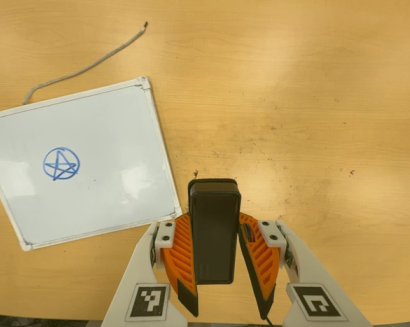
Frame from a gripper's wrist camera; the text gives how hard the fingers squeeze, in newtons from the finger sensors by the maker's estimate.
{"total": 6.1, "left": 4.9, "right": 7.3}